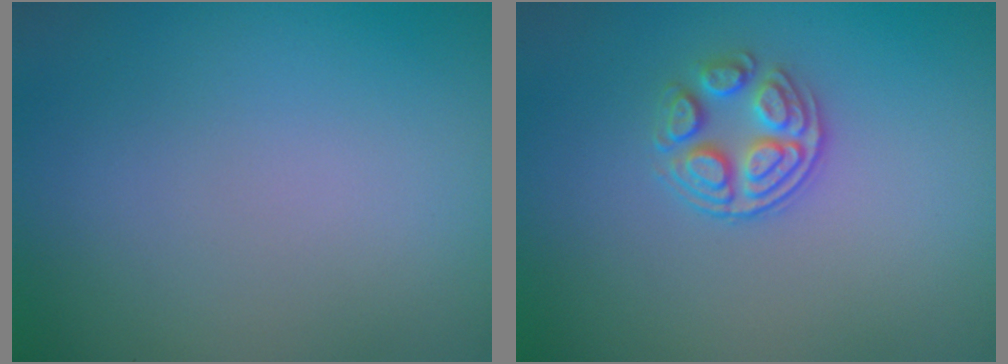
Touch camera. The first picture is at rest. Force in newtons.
{"total": 3.0, "press": 2.6, "slide": 1.5}